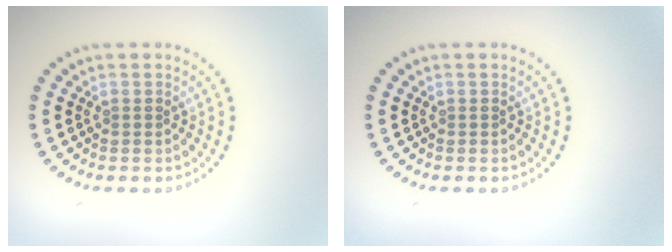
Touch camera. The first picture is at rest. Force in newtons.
{"total": 0.0}